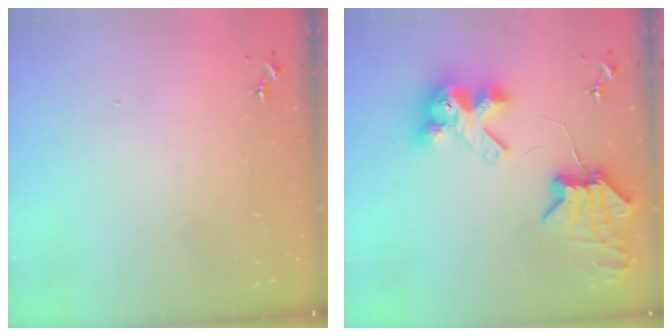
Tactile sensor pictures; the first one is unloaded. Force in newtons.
{"total": 10.8, "press": 10.7, "slide": 1.5}